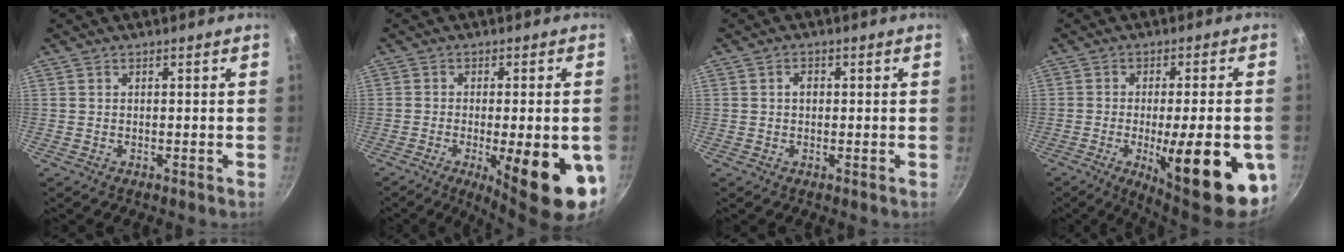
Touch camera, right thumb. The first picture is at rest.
{"total": 16.7, "force": [-5.1, 4.7, 15.2], "torque": [-0.185, 0.000, -0.060]}
{"total": 1.8, "force": [0.2, 1.3, 1.2], "torque": [-0.013, 0.004, 0.002]}
{"total": 20.7, "force": [-6.3, 5.8, 18.8], "torque": [-0.230, 0.003, -0.077]}